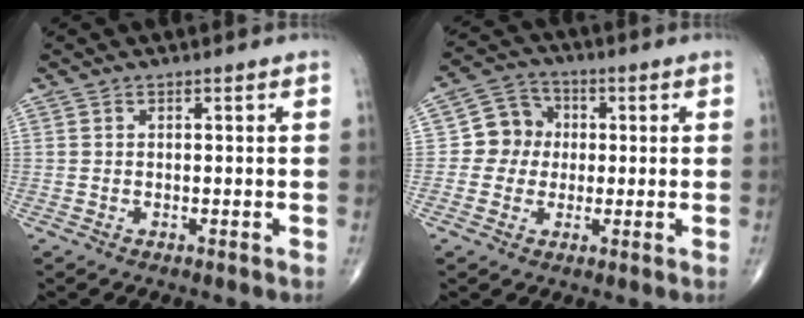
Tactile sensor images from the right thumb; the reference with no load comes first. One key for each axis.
{"total": 7.2, "fx": 0.1, "fy": 6.7, "fz": 2.6, "tx": -0.007, "ty": 0.015, "tz": -0.012}